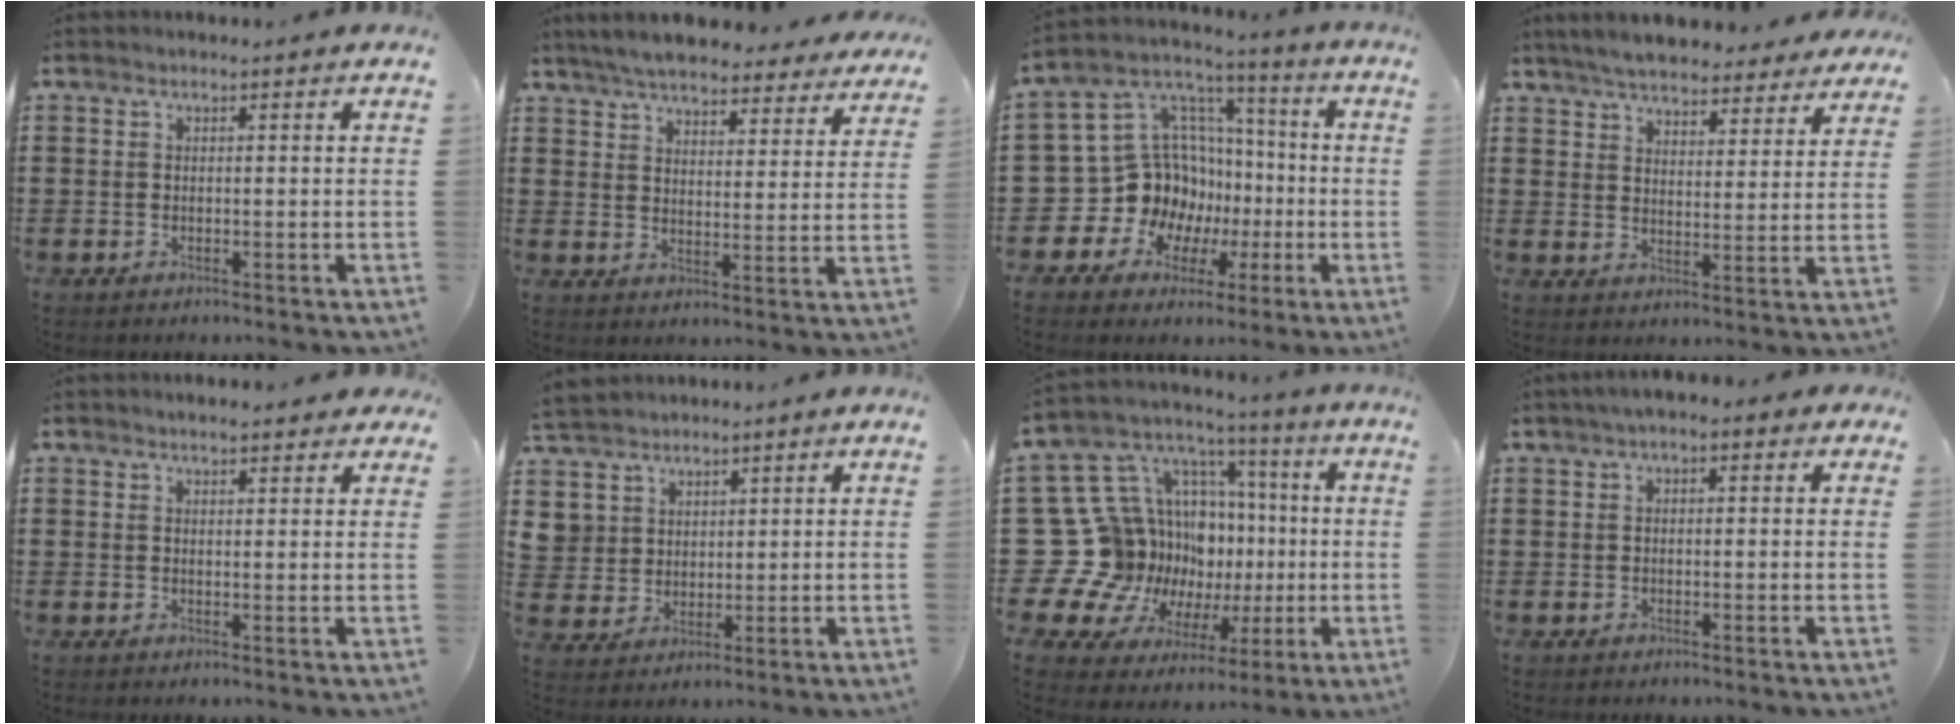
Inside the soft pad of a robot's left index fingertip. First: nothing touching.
{"total": 5.9, "force": [5.7, 0.4, 1.5], "torque": [-0.053, -0.026, 0.102]}
{"total": 13.8, "force": [-2.0, 12.9, 4.3], "torque": [-0.134, -0.031, -0.012]}
{"total": 5.4, "force": [5.3, 0.6, 1.0], "torque": [-0.044, -0.022, 0.095]}
{"total": 2.0, "force": [1.8, 0.4, 0.6], "torque": [-0.015, 0.007, 0.035]}
{"total": 5.2, "force": [3.5, 3.8, -0.3], "torque": [-0.025, -0.003, 0.067]}
{"total": 18.3, "force": [-0.9, 16.8, 7.1], "torque": [-0.175, -0.037, 0.030]}
{"total": 1.7, "force": [0.2, 1.0, 1.4], "torque": [-0.029, 0.007, 0.001]}